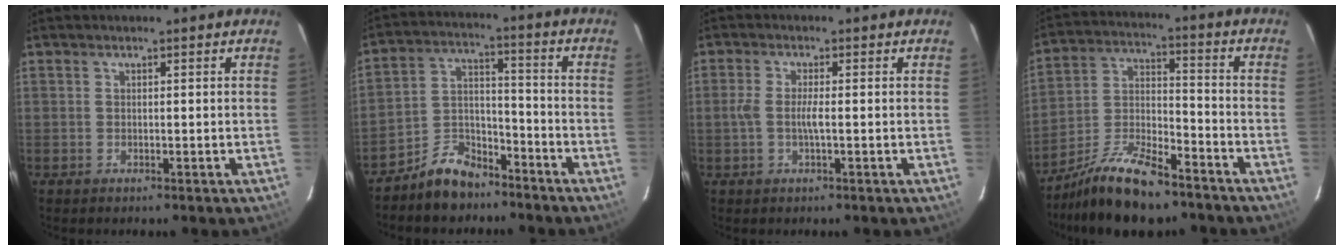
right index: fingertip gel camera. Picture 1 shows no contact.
{"total": 9.2, "force": [-7.2, 4.8, 3.2], "torque": [-0.073, 0.036, -0.122]}
{"total": 3.2, "force": [-0.6, 0.3, 3.1], "torque": [-0.062, 0.001, -0.013]}
{"total": 16.0, "force": [-12.1, 5.3, 9.0], "torque": [-0.189, -0.001, -0.219]}